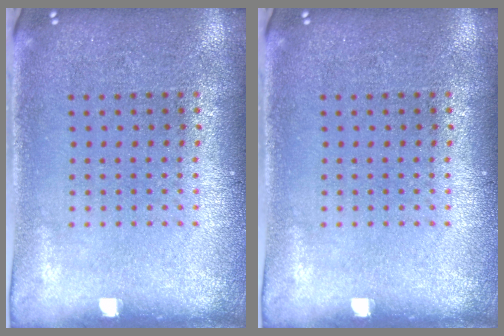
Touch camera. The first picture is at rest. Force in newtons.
{"total": 0.0}